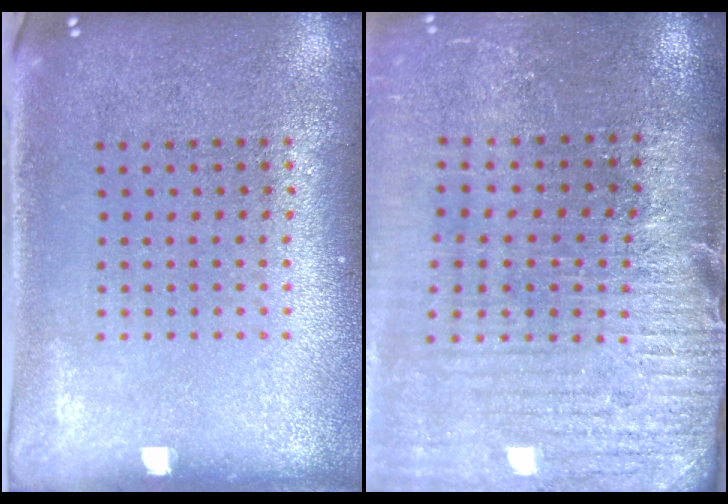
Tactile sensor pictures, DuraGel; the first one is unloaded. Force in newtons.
{"total": 4.0, "press": 3.6, "slide": 1.9}